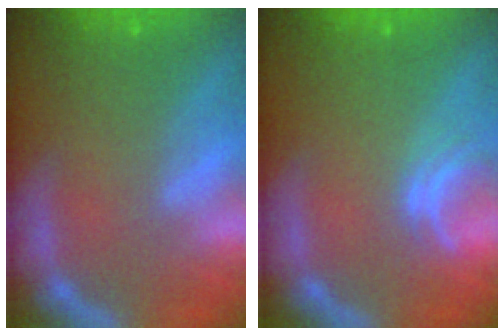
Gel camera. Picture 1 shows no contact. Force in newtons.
{"total": 2.0}